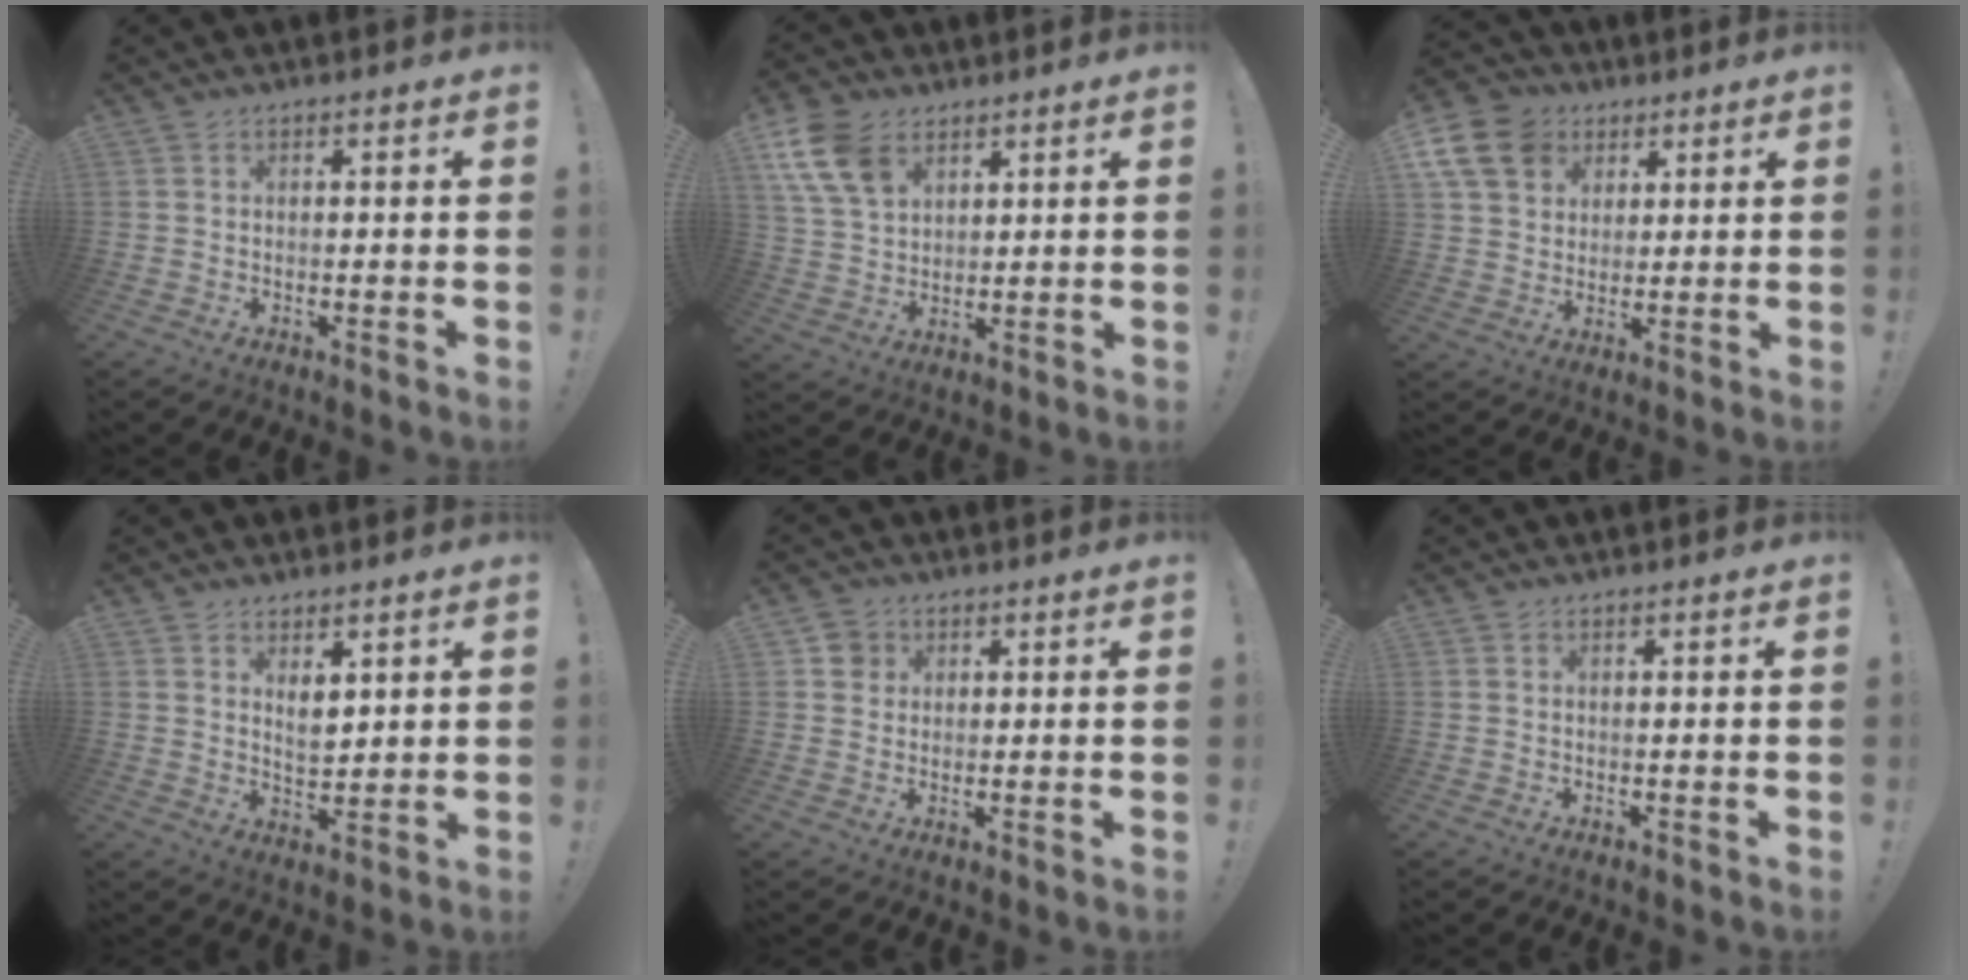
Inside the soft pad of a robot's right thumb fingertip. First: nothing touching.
{"total": 13.0, "force": [6.8, 8.7, 6.9], "torque": [-0.139, -0.024, 0.136]}
{"total": 13.5, "force": [5.6, 10.8, 6.0], "torque": [-0.109, -0.030, 0.112]}
{"total": 5.1, "force": [3.3, 3.0, 2.5], "torque": [-0.037, -0.021, 0.058]}
{"total": 3.9, "force": [1.2, 3.6, 0.8], "torque": [-0.010, 0.006, 0.024]}
{"total": 0.0}